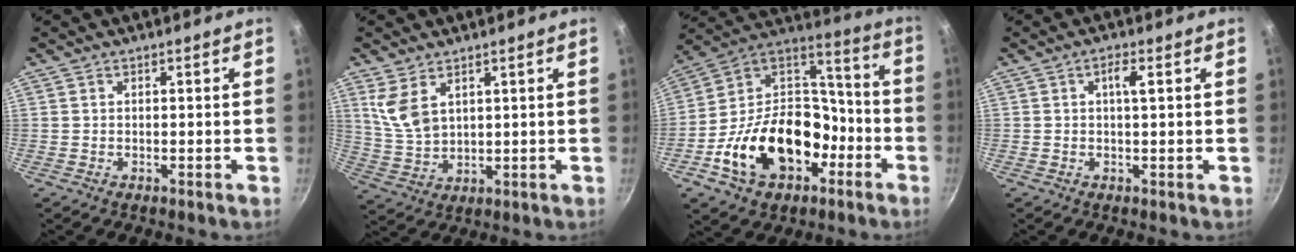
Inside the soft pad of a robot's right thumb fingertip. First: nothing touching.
{"total": 7.0, "force": [3.6, 3.9, 4.6], "torque": [-0.086, -0.026, 0.083]}
{"total": 24.1, "force": [-8.8, 16.2, 15.4], "torque": [-0.233, 0.082, -0.145]}
{"total": 2.9, "force": [0.6, 0.5, 2.7], "torque": [-0.052, 0.003, 0.010]}